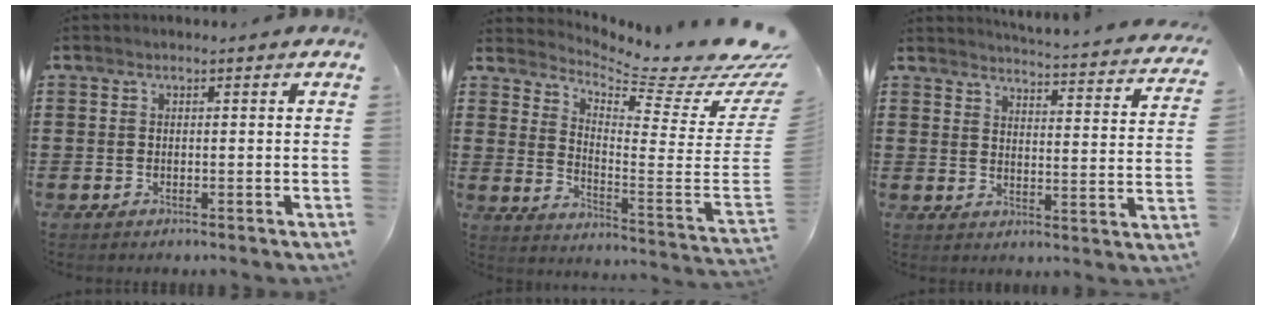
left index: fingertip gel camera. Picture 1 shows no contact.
{"total": 5.1, "force": [4.6, -0.2, 2.4], "torque": [-0.061, -0.062, 0.068]}
{"total": 3.5, "force": [3.4, -0.4, 0.7], "torque": [-0.027, -0.039, 0.048]}